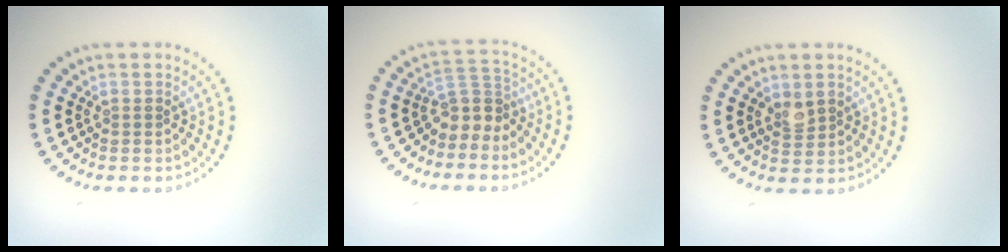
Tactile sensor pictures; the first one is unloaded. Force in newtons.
{"total": 2.9, "press": 2.1, "slide": 2.0}
{"total": 1.6, "press": 1.5, "slide": 0.3}